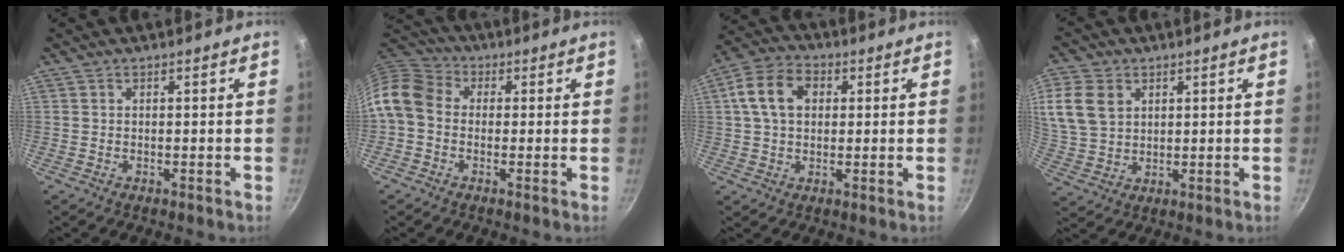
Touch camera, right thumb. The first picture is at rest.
{"total": 9.0, "force": [-0.5, 7.3, 5.3], "torque": [-0.087, 0.028, -0.033]}
{"total": 10.0, "force": [2.1, 7.3, 6.6], "torque": [-0.102, 0.016, 0.023]}
{"total": 9.9, "force": [3.3, 7.4, 5.7], "torque": [-0.096, -0.006, 0.070]}